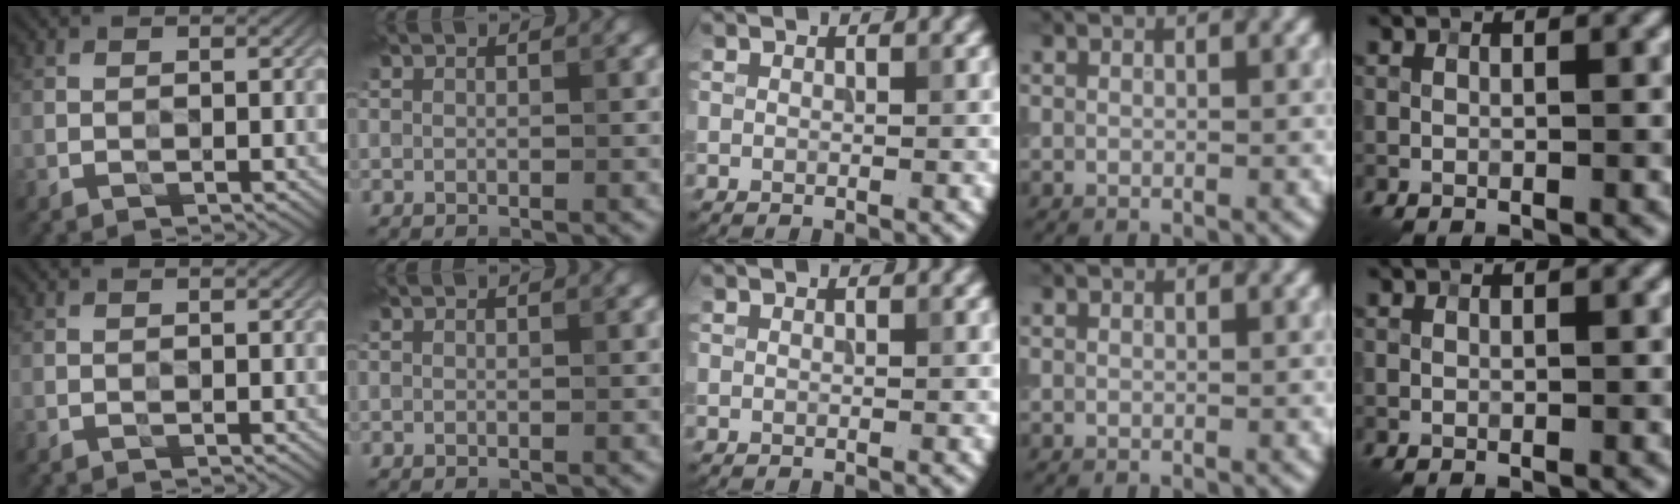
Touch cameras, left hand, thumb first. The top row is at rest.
{}